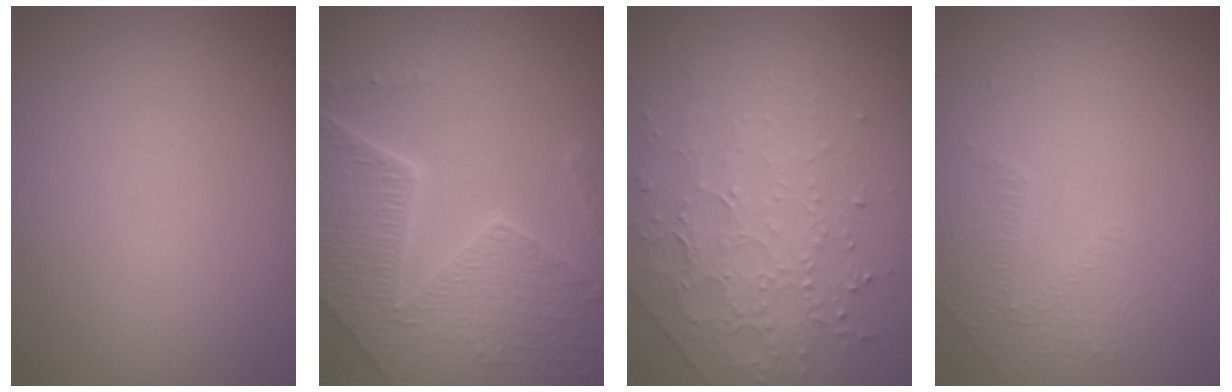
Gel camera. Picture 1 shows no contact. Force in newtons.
{"total": 7.9, "press": 5.7, "slide": 5.4}
{"total": 4.4, "press": 3.0, "slide": 3.2}
{"total": 1.4, "press": 0.8, "slide": 1.1}